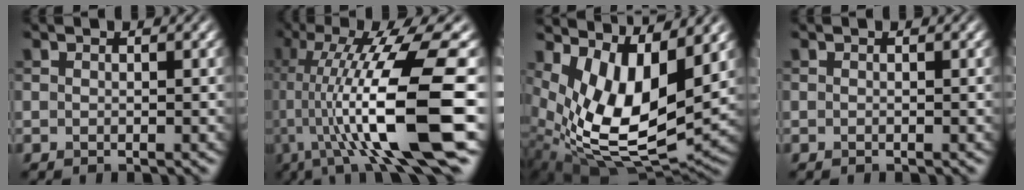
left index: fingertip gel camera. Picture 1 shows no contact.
{"total": 14.0, "force": [-2.3, 2.5, 13.6], "torque": [-0.225, 0.013, -0.031]}
{"total": 10.5, "force": [2.7, 5.0, 8.8], "torque": [-0.174, -0.024, 0.058]}
{"total": 0.0}